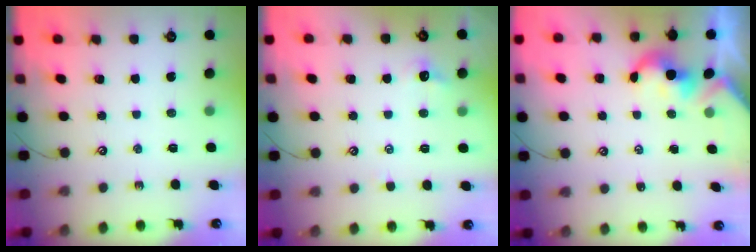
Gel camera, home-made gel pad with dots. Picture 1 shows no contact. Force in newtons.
{"total": 0.0}
{"total": 2.0, "press": 2.0, "slide": 0.4}